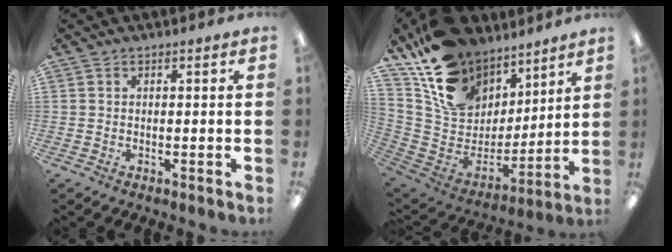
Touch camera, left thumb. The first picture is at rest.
{"total": 18.4, "force": [11.0, 13.0, 6.8], "torque": [-0.134, -0.069, 0.214]}